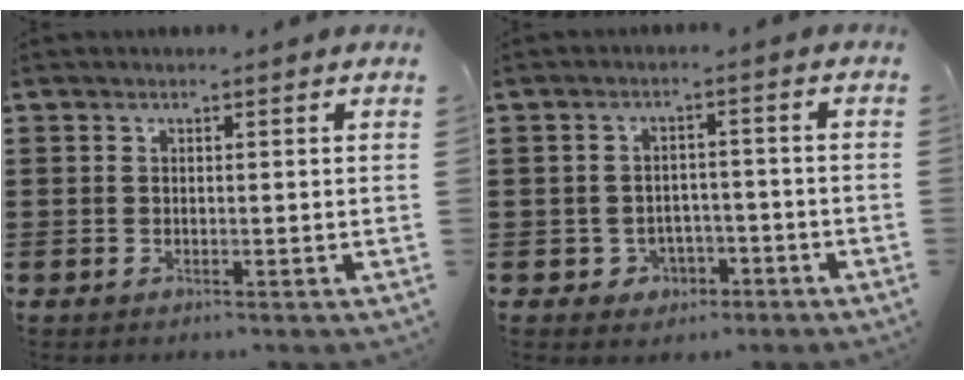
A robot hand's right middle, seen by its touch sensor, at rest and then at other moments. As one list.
[{"total": 2.8, "force": [-1.9, 2.0, 0.6], "torque": [-0.018, 0.006, -0.043]}]